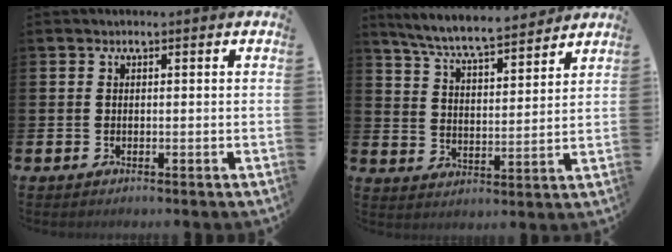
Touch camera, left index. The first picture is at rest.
{"total": 7.2, "force": [6.8, 0.6, 2.3], "torque": [-0.076, -0.042, 0.120]}